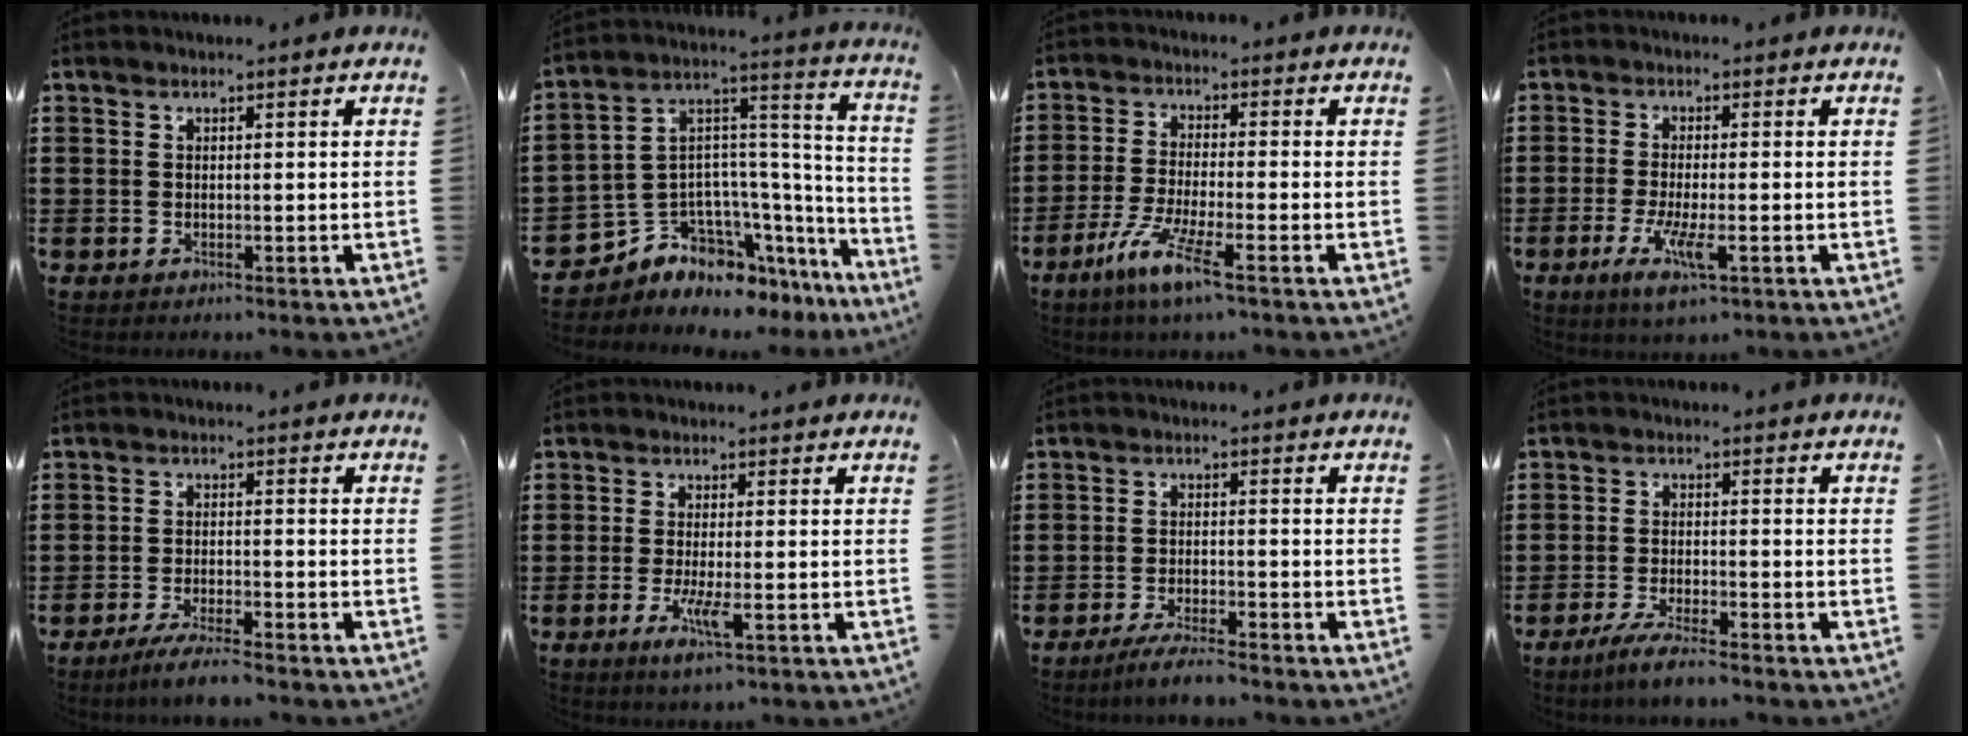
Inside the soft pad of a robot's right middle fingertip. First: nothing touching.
{"total": 5.6, "force": [-4.5, 3.3, 0.1], "torque": [-0.031, -0.019, -0.091]}
{"total": 6.8, "force": [-4.1, 0.4, 5.4], "torque": [-0.112, -0.014, -0.077]}
{"total": 5.8, "force": [-2.3, 1.1, 5.2], "torque": [-0.118, -0.020, -0.045]}
{"total": 3.6, "force": [-3.1, -0.3, 1.8], "torque": [-0.036, -0.008, -0.060]}
{"total": 4.1, "force": [-1.5, 0.5, 3.8], "torque": [-0.085, -0.016, -0.030]}
{"total": 3.4, "force": [-3.0, -0.2, 1.5], "torque": [-0.032, -0.006, -0.059]}
{"total": 3.6, "force": [-3.1, -0.3, 2.0], "torque": [-0.047, -0.010, -0.060]}